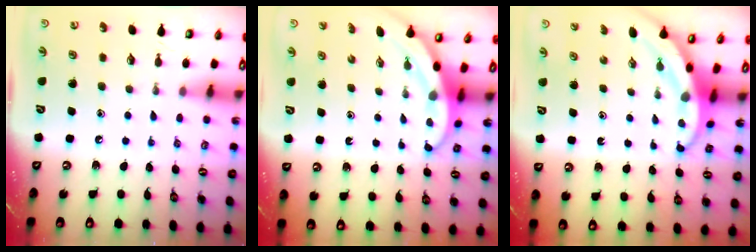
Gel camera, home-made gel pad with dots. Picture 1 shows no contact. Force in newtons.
{"total": 3.4, "press": 3.4, "slide": 0.1}
{"total": 3.7, "press": 3.7, "slide": 0.5}